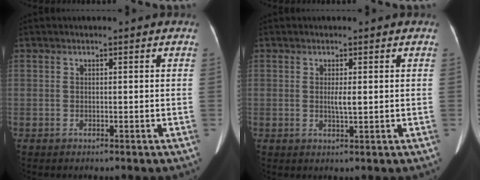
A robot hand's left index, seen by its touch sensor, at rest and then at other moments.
{"total": 1.9, "force": [-0.8, 0.0, 1.7], "torque": [-0.034, -0.003, -0.010]}